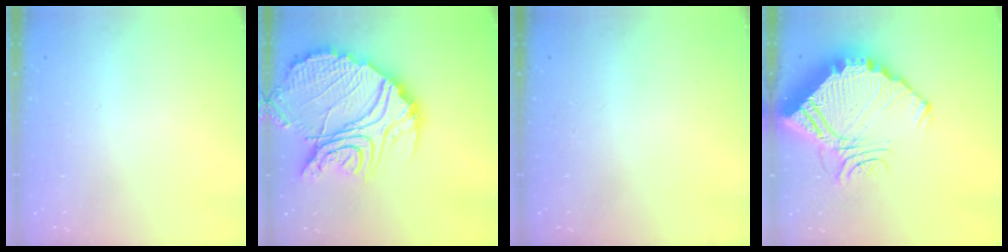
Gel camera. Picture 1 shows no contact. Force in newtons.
{"total": 27.7, "press": 27.6, "slide": 2.4}
{"total": 0.0}
{"total": 20.4, "press": 20.3, "slide": 1.8}